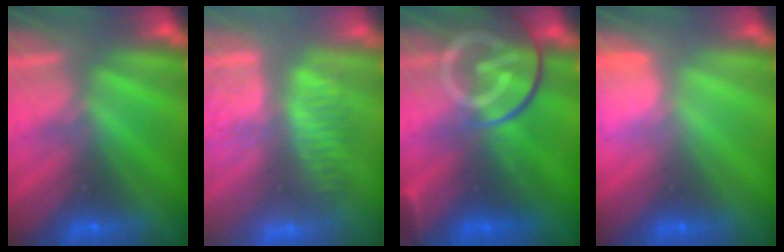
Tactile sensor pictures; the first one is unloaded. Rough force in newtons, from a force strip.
{"total": 3.5}
{"total": 8.8}
{"total": 2.9}